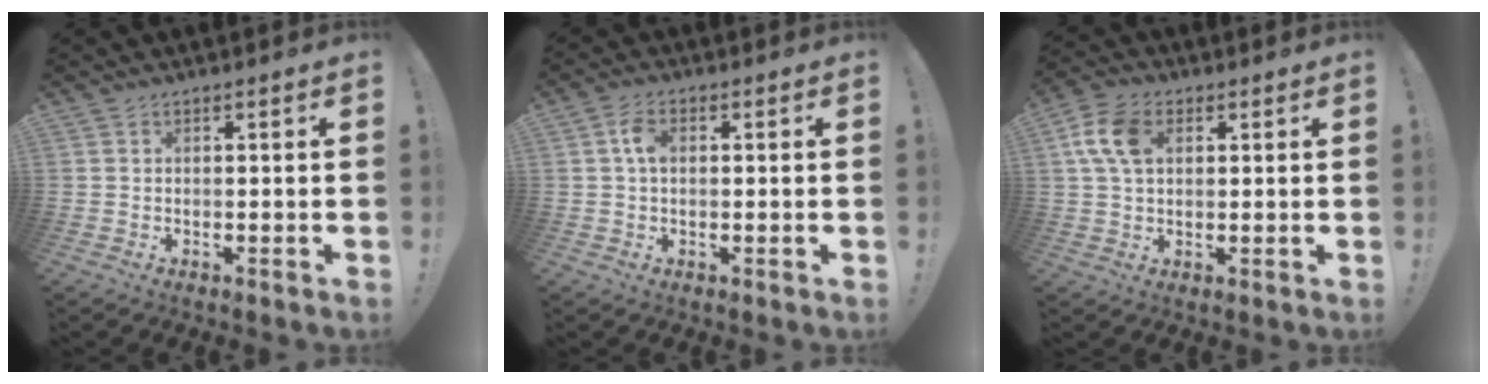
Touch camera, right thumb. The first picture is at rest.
{"total": 4.6, "force": [0.8, 2.8, 3.6], "torque": [-0.059, 0.006, 0.014]}
{"total": 10.2, "force": [2.6, 6.7, 7.2], "torque": [-0.139, 0.011, 0.053]}